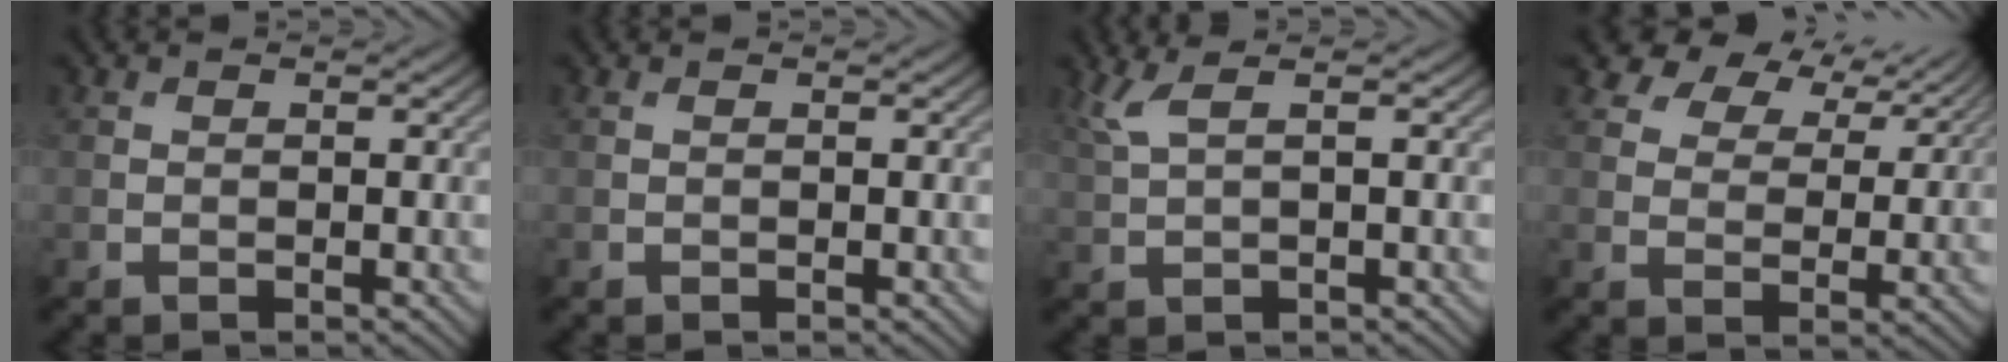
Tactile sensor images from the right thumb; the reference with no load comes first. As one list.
[{"total": 0.0}, {"total": 3.0, "force": [1.4, 0.6, 2.5], "torque": [-0.056, 0.010, 0.035]}, {"total": 7.8, "force": [5.5, 4.2, 3.7], "torque": [-0.066, 0.006, 0.092]}]